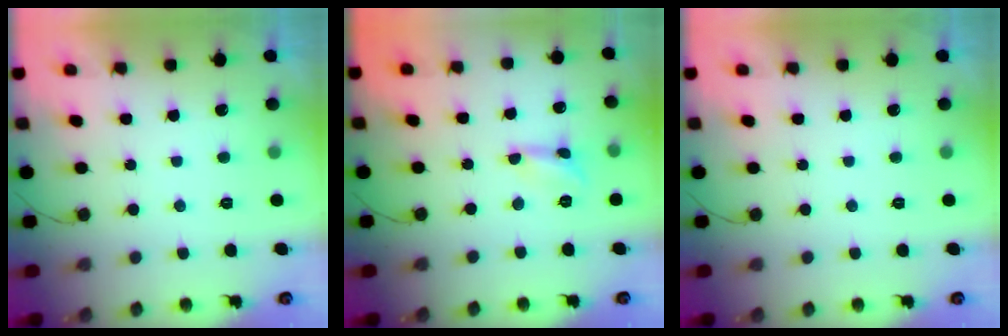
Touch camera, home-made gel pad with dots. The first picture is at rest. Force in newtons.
{"total": 2.6, "press": 2.6, "slide": 0.2}
{"total": 0.0}